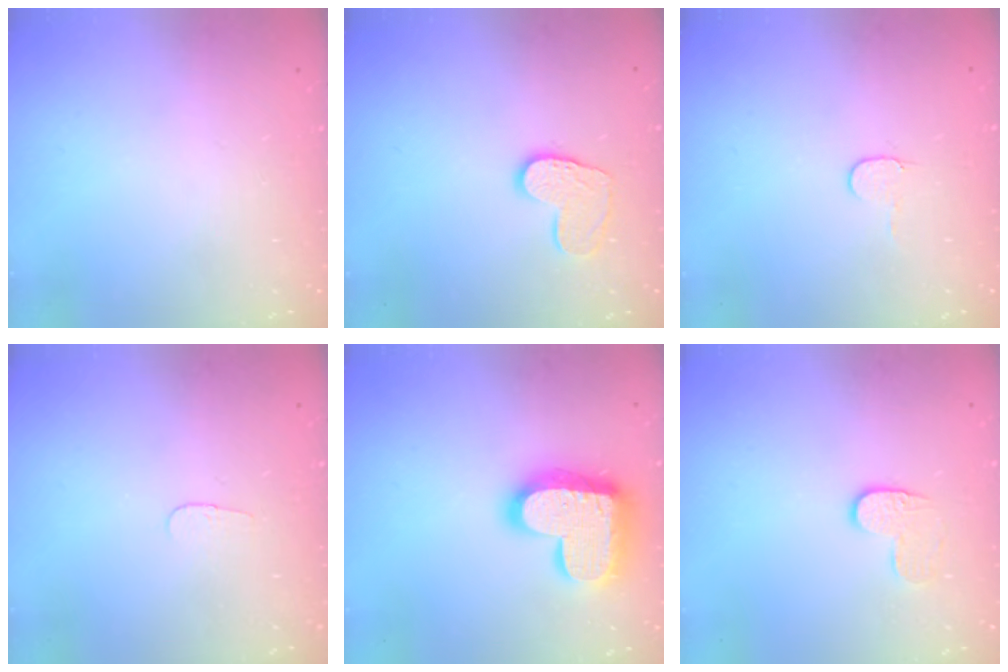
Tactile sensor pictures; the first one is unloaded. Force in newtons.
{"total": 9.5, "press": 9.5, "slide": 0.7}
{"total": 3.6, "press": 3.6, "slide": 0.4}
{"total": 2.8, "press": 2.8, "slide": 0.3}
{"total": 18.7, "press": 18.7, "slide": 1.2}
{"total": 6.7, "press": 6.7, "slide": 0.5}